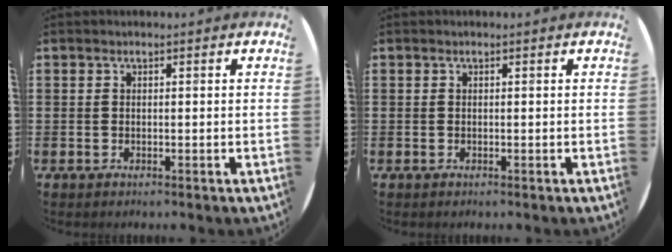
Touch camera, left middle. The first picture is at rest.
{"total": 0.0}